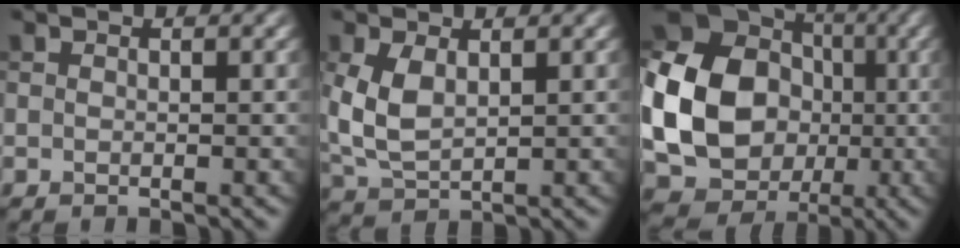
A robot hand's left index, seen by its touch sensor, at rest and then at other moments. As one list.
[{"total": 4.3, "force": [0.8, 2.4, 3.4], "torque": [-0.090, -0.001, 0.022]}, {"total": 18.3, "force": [-1.2, 15.7, 9.3], "torque": [-0.212, -0.005, -0.048]}]